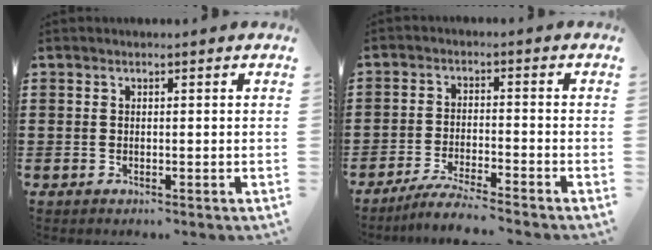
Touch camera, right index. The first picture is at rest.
{"total": 4.4, "force": [-4.2, -0.6, 1.4], "torque": [-0.030, -0.011, -0.082]}